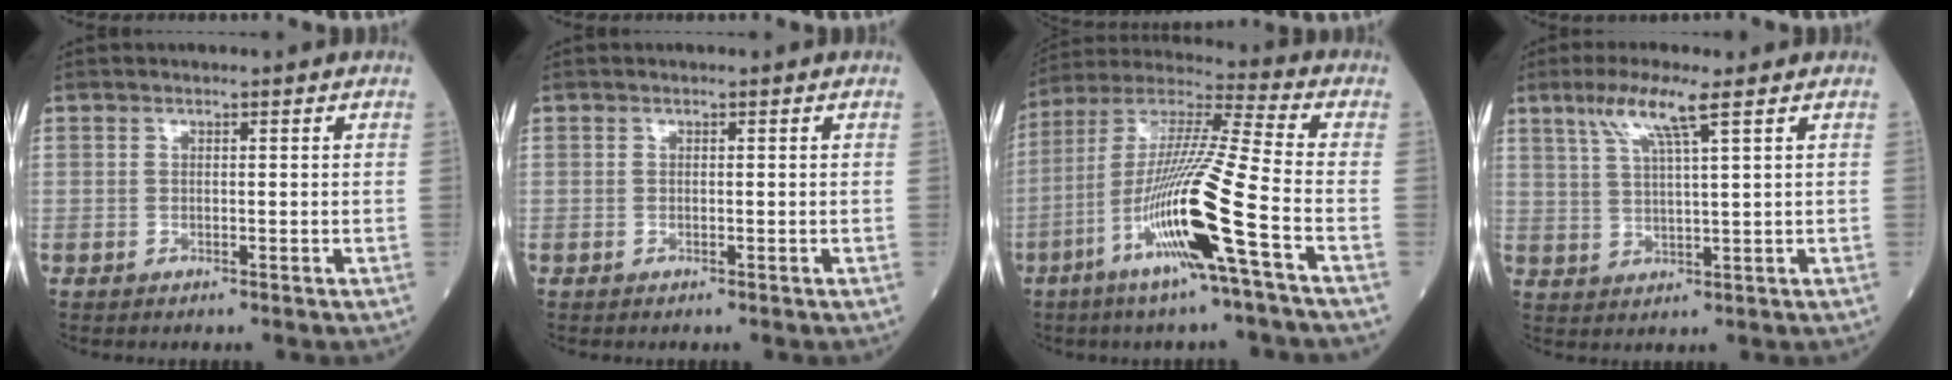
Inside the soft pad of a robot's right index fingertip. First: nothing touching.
{"total": 0.0}
{"total": 17.6, "force": [-6.6, -1.0, 16.3], "torque": [-0.327, -0.015, -0.132]}
{"total": 6.6, "force": [3.7, -0.2, 5.4], "torque": [-0.115, 0.005, 0.075]}